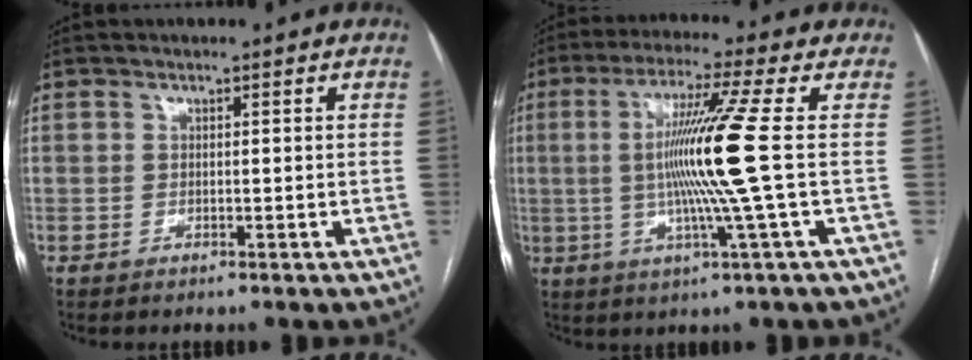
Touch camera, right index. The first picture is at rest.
{"total": 12.3, "force": [-0.1, -2.6, 12.0], "torque": [-0.229, -0.009, -0.003]}